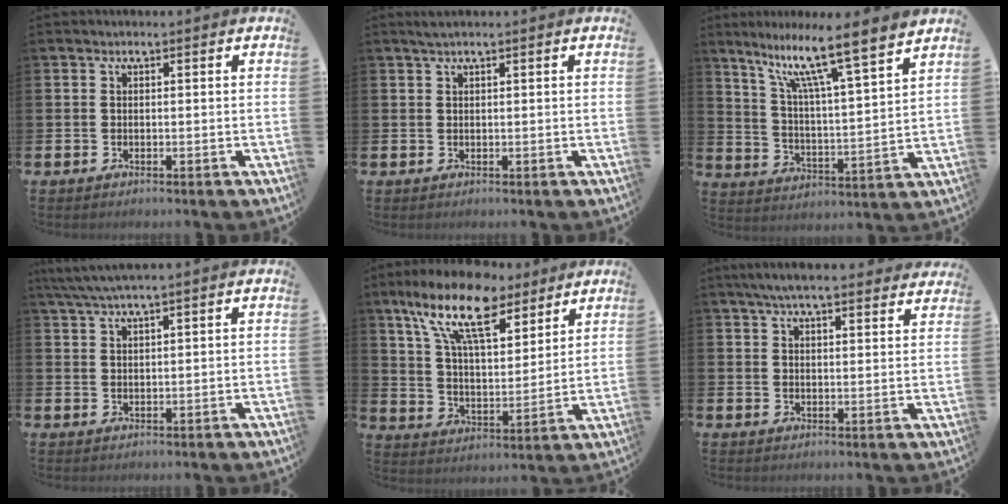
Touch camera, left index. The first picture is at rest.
{"total": 1.1, "force": [0.9, -0.1, 0.7], "torque": [-0.010, 0.001, 0.016]}
{"total": 11.0, "force": [8.9, 0.5, 6.5], "torque": [-0.146, -0.066, 0.142]}
{"total": 3.6, "force": [3.2, -0.1, 1.8], "torque": [-0.048, -0.003, 0.059]}
{"total": 13.2, "force": [10.0, 4.6, 7.3], "torque": [-0.157, -0.037, 0.174]}
{"total": 5.8, "force": [5.4, 0.7, 2.0], "torque": [-0.048, -0.018, 0.098]}